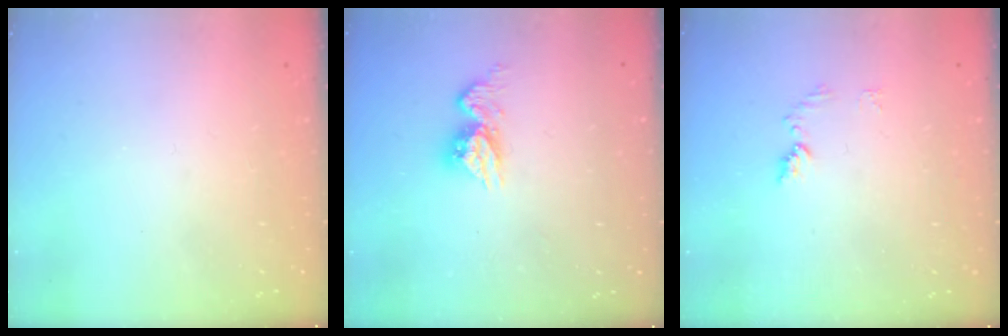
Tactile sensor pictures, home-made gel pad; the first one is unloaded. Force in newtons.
{"total": 9.3, "press": 9.3, "slide": 0.9}
{"total": 7.2, "press": 7.2, "slide": 0.7}